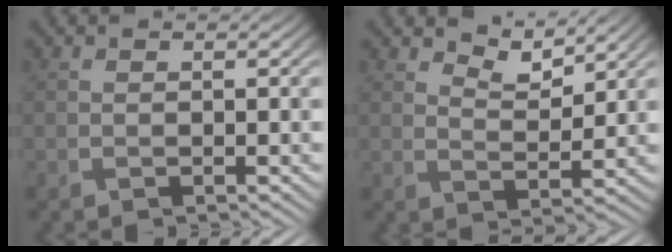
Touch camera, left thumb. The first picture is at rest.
{"total": 3.9, "force": [3.3, 1.3, 1.8], "torque": [-0.039, -0.008, 0.062]}